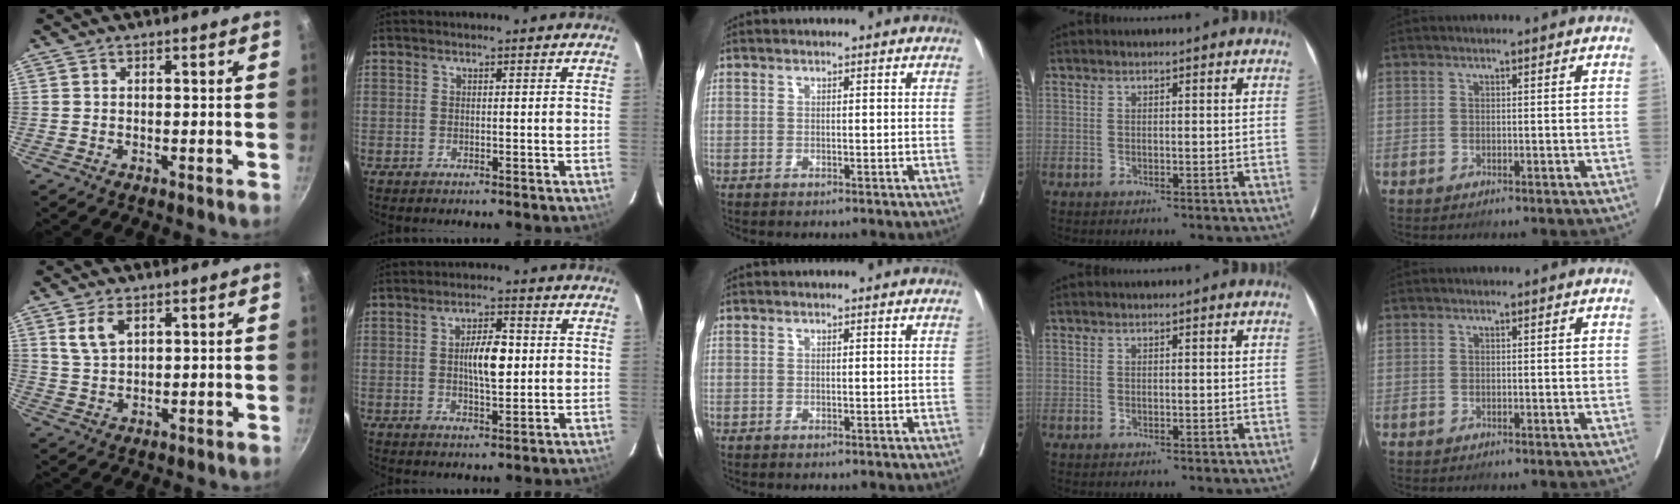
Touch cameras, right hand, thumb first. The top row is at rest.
{"thumb": {"total": 5.0, "force": [2.4, 2.7, 3.4], "torque": [-0.063, -0.008, 0.054]}, "index": {"total": 6.3, "force": [0.4, 1.9, 5.9], "torque": [-0.104, 0.008, 0.009]}}